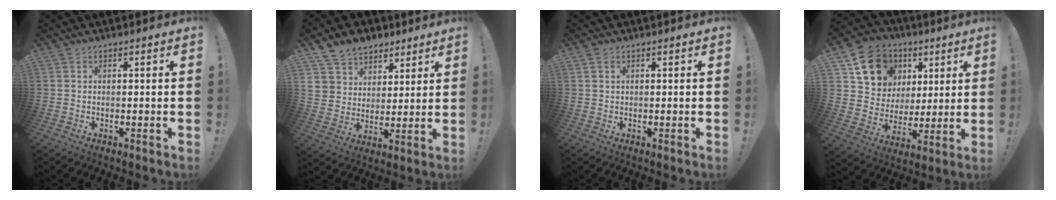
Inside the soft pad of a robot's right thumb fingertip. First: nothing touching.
{"total": 8.6, "force": [5.4, 6.6, 1.1], "torque": [-0.014, -0.045, 0.107]}
{"total": 1.0, "force": [0.7, 0.7, 0.4], "torque": [-0.002, -0.001, 0.011]}
{"total": 15.1, "force": [8.1, 12.0, 4.4], "torque": [-0.064, -0.041, 0.171]}